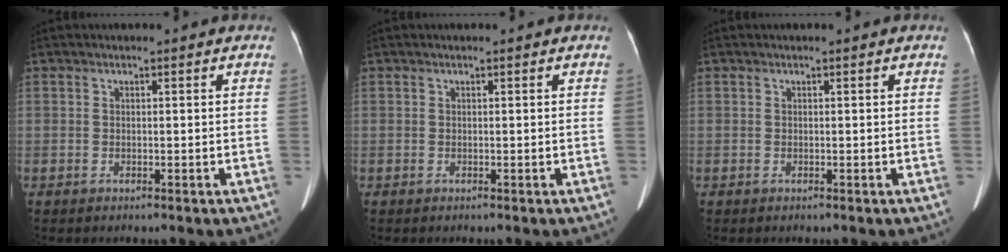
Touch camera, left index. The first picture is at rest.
{"total": 0.0}
{"total": 0.0}